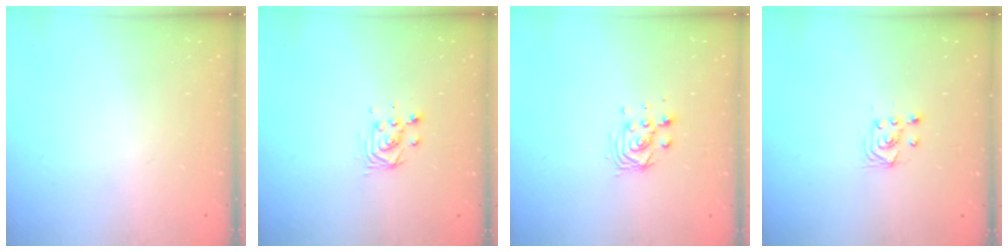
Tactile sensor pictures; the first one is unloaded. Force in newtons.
{"total": 3.8, "press": 3.8, "slide": 0.3}
{"total": 5.9, "press": 5.9, "slide": 0.5}
{"total": 2.9, "press": 2.7, "slide": 1.0}